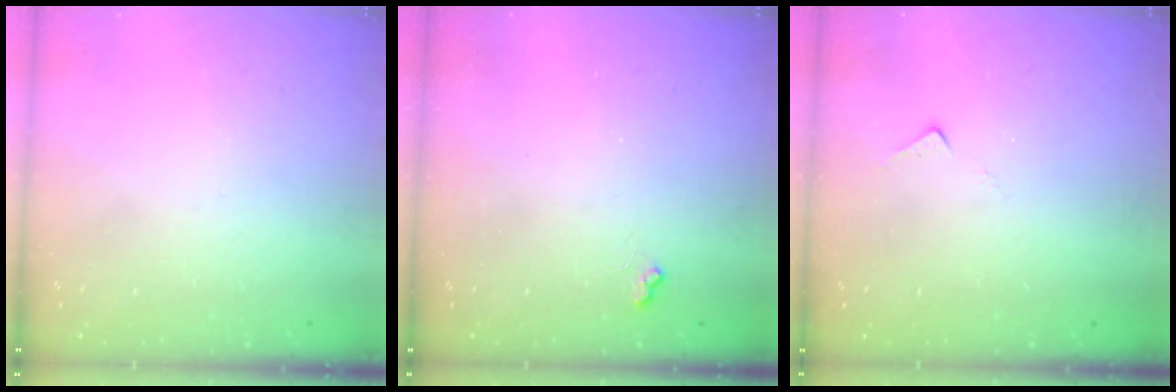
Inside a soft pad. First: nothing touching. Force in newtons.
{"total": 4.0, "press": 4.0, "slide": 0.6}
{"total": 4.8, "press": 4.8, "slide": 0.6}